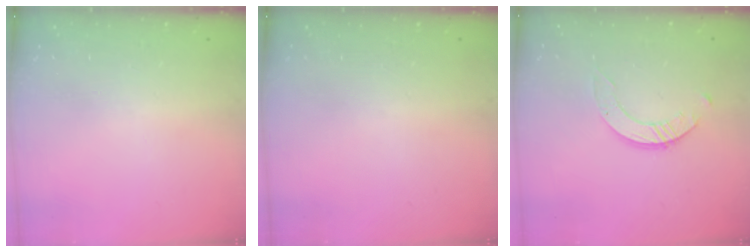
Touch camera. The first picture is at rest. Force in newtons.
{"total": 0.0}
{"total": 4.0, "press": 4.0, "slide": 0.1}